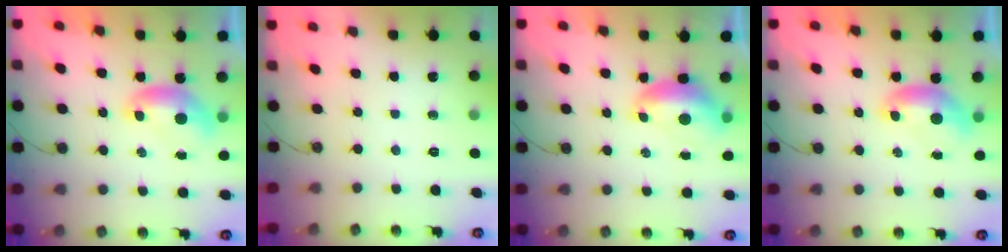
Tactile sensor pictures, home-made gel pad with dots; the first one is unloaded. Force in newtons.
{"total": 0.0}
{"total": 1.8, "press": 1.7, "slide": 0.6}
{"total": 0.0}